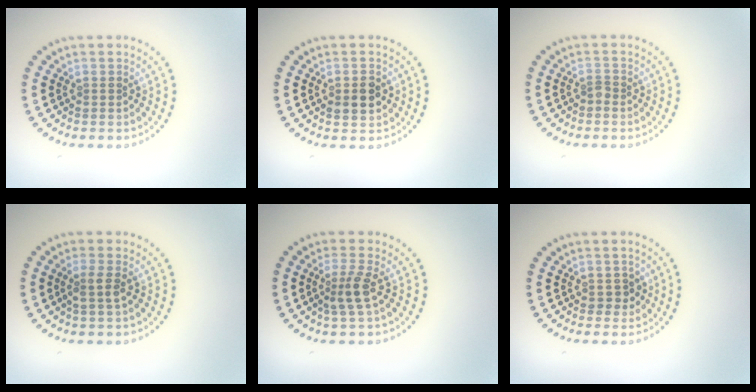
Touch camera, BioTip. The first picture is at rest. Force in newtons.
{"total": 2.7, "press": 2.7, "slide": 0.2}
{"total": 0.8, "press": 0.5, "slide": 0.6}
{"total": 1.5, "press": 1.2, "slide": 0.8}
{"total": 2.2, "press": 1.8, "slide": 1.3}
{"total": 1.2, "press": 1.0, "slide": 0.6}